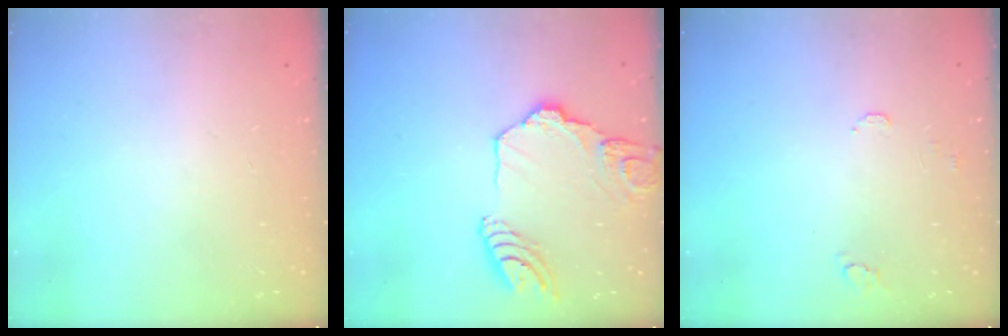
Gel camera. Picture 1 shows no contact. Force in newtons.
{"total": 15.8, "press": 15.7, "slide": 1.8}
{"total": 5.2, "press": 5.2, "slide": 0.4}